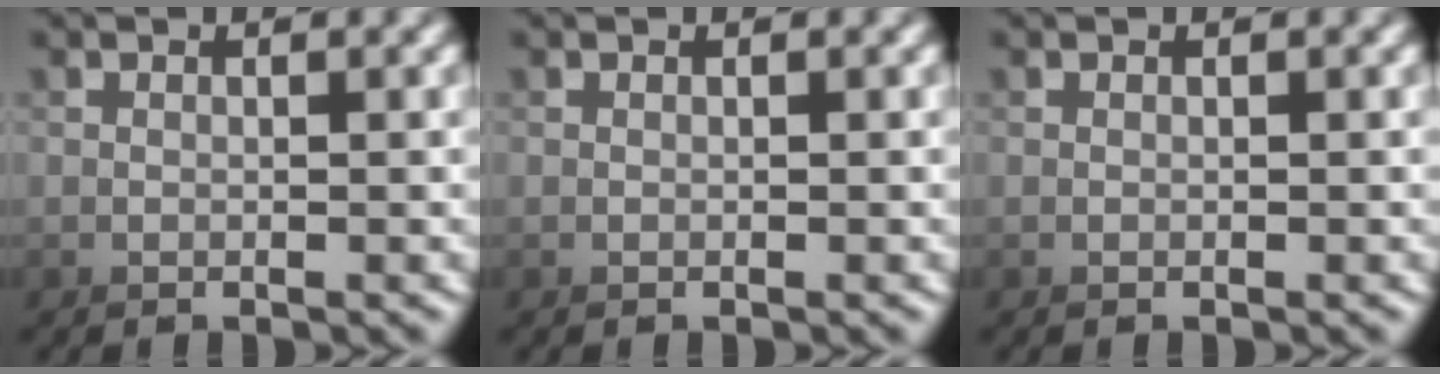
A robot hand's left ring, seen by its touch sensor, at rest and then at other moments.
{"total": 0.0}
{"total": 0.0}